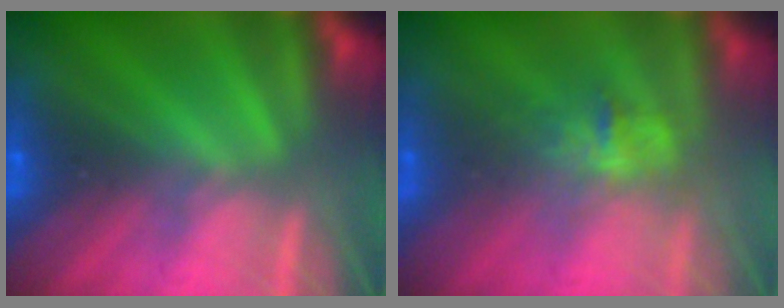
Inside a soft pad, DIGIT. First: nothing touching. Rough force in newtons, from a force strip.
{"total": 2.7}